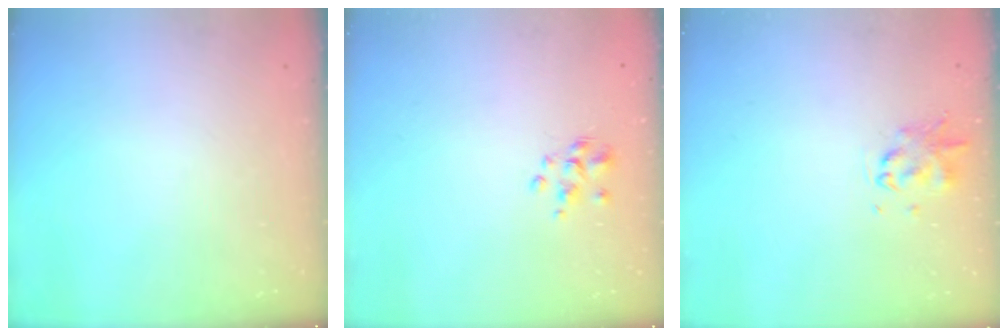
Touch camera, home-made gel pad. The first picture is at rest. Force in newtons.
{"total": 1.9, "press": 1.7, "slide": 0.7}
{"total": 1.9, "press": 1.9, "slide": 0.4}